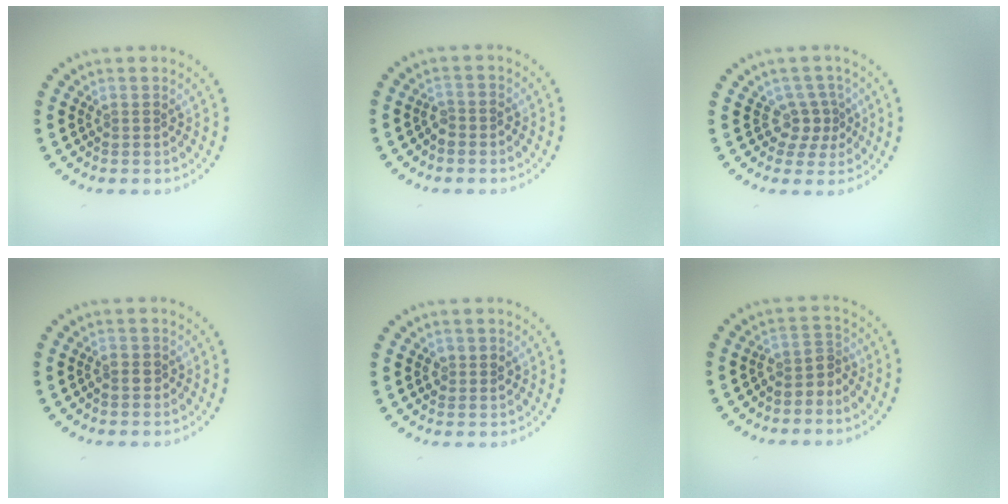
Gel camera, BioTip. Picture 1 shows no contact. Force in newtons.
{"total": 1.1, "press": 1.1, "slide": 0.4}
{"total": 2.5, "press": 1.7, "slide": 1.9}
{"total": 0.9, "press": 0.8, "slide": 0.4}
{"total": 1.5, "press": 1.4, "slide": 0.3}
{"total": 2.1, "press": 1.5, "slide": 1.5}